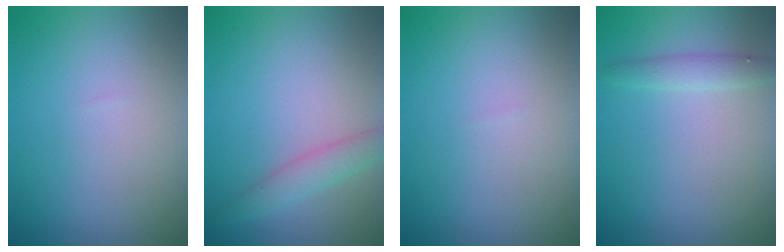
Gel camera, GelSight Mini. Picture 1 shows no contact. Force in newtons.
{"total": 2.4, "press": 2.4, "slide": 0.1}
{"total": 0.0}
{"total": 1.5, "press": 1.5, "slide": 0.1}